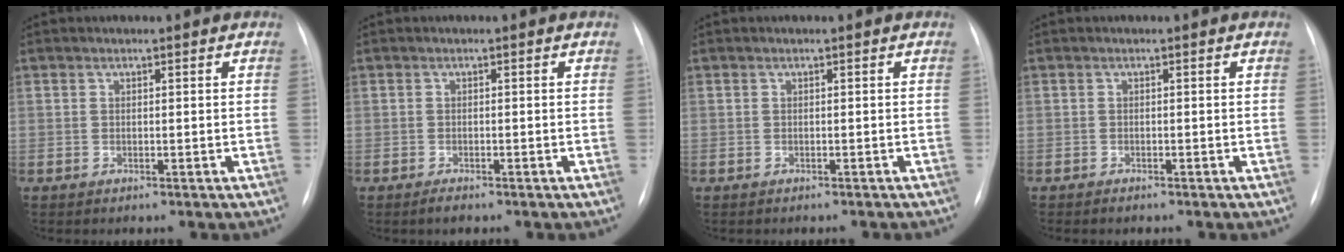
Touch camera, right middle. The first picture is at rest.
{"total": 1.4, "force": [-1.1, 0.4, 0.8], "torque": [-0.018, -0.002, -0.015]}
{"total": 1.5, "force": [-1.3, 0.1, 0.6], "torque": [-0.009, -0.003, -0.014]}
{"total": 1.0, "force": [-0.9, 0.3, 0.5], "torque": [-0.010, -0.002, -0.012]}